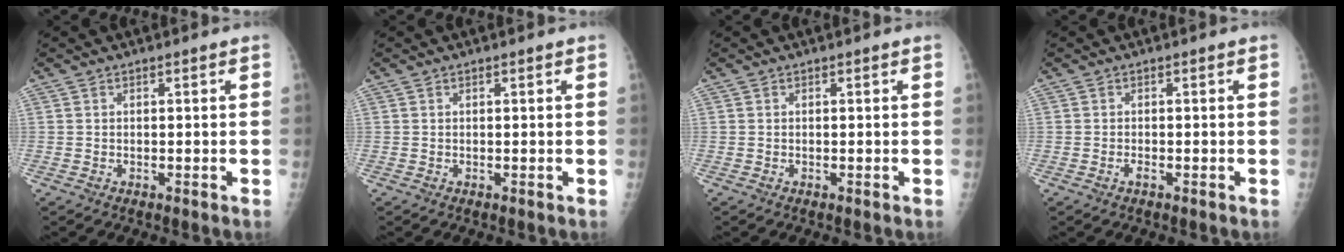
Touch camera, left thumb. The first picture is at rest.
{"total": 0.0}
{"total": 0.0}
{"total": 0.8, "force": [-0.5, 0.2, 0.5], "torque": [-0.010, 0.000, -0.009]}